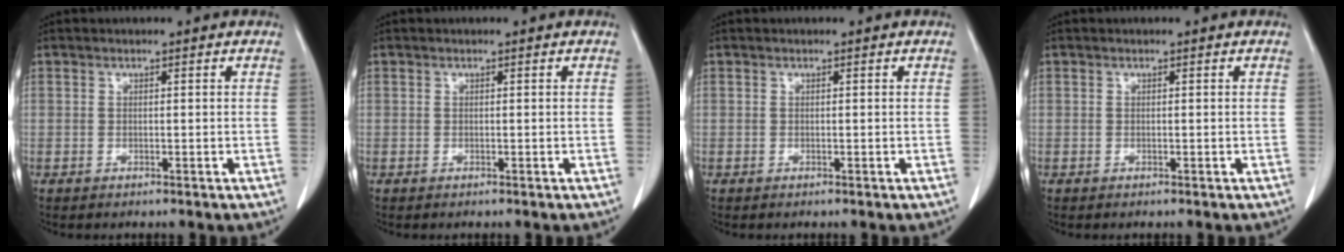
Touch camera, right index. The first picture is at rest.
{"total": 0.0}
{"total": 0.0}
{"total": 0.0}